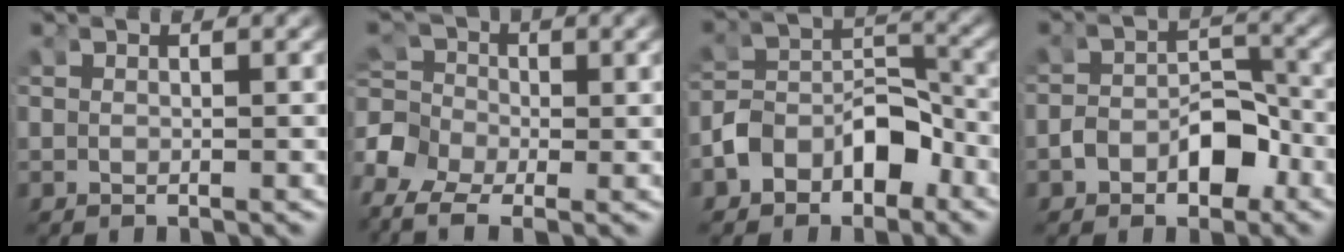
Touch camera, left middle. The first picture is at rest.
{"total": 5.9, "force": [-1.8, 4.8, 2.9], "torque": [-0.070, -0.028, -0.027]}
{"total": 4.8, "force": [-2.4, 3.3, 2.4], "torque": [-0.045, -0.001, -0.037]}
{"total": 3.6, "force": [-1.9, 2.3, 2.0], "torque": [-0.027, -0.001, -0.027]}